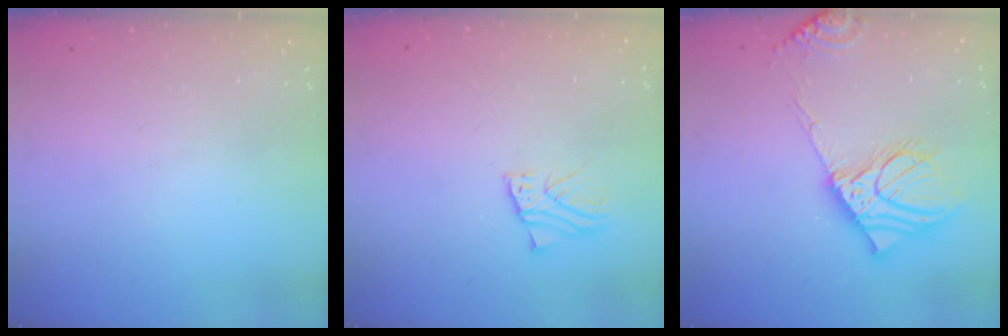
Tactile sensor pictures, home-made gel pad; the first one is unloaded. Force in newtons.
{"total": 2.3, "press": 2.3, "slide": 0.1}
{"total": 16.6, "press": 16.2, "slide": 3.4}